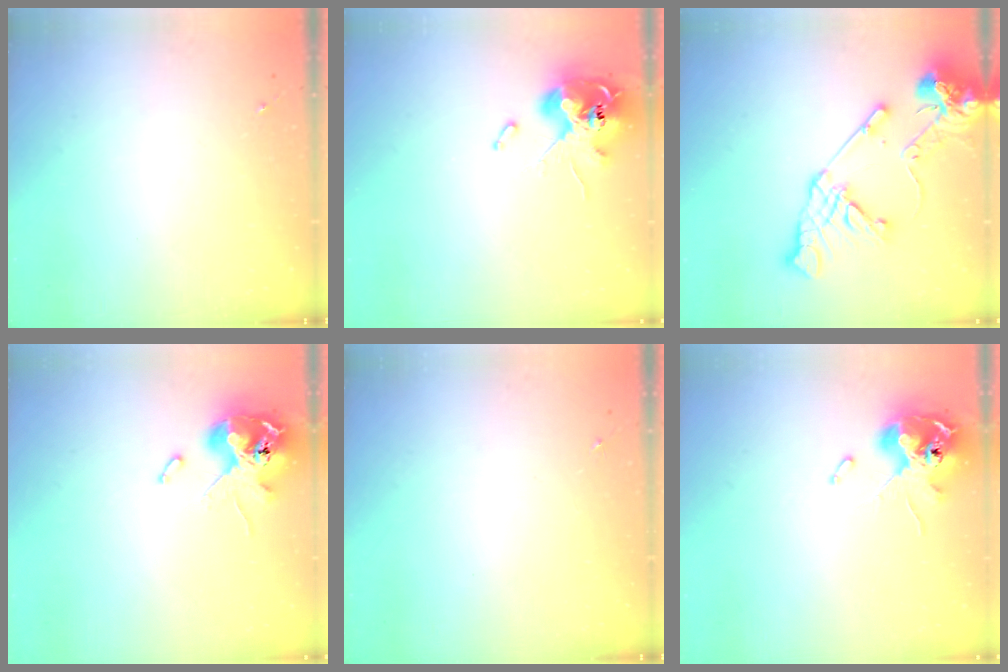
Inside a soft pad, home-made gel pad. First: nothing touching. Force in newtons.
{"total": 12.0, "press": 11.8, "slide": 1.9}
{"total": 17.1, "press": 16.9, "slide": 2.3}
{"total": 12.7, "press": 12.5, "slide": 2.1}
{"total": 0.0}
{"total": 11.6, "press": 11.4, "slide": 2.1}